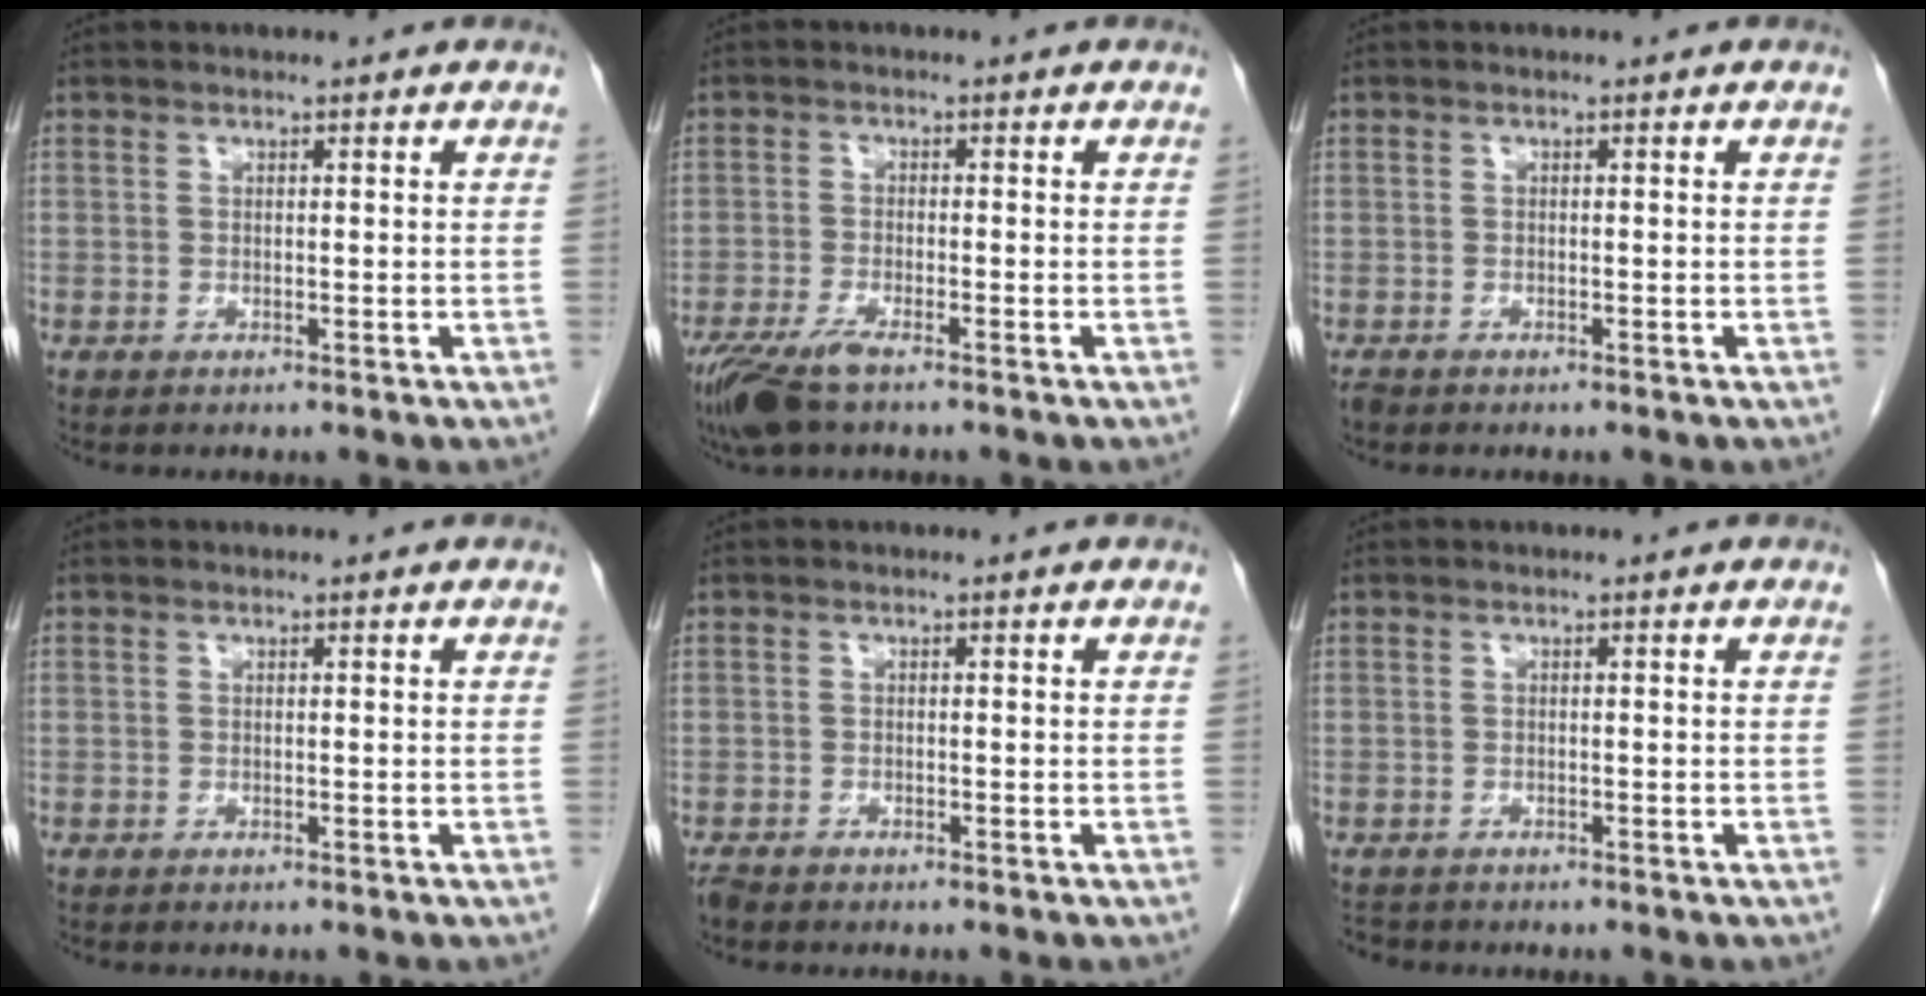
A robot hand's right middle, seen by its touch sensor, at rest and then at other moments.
{"total": 7.2, "force": [-5.0, 1.3, 5.0], "torque": [-0.098, -0.017, -0.091]}
{"total": 1.1, "force": [-0.9, 0.4, 0.4], "torque": [-0.012, -0.003, -0.016]}
{"total": 0.0}
{"total": 1.5, "force": [-1.3, 0.5, 0.5], "torque": [-0.014, -0.003, -0.022]}
{"total": 1.8, "force": [-1.6, 0.8, 0.1], "torque": [-0.007, -0.005, -0.025]}